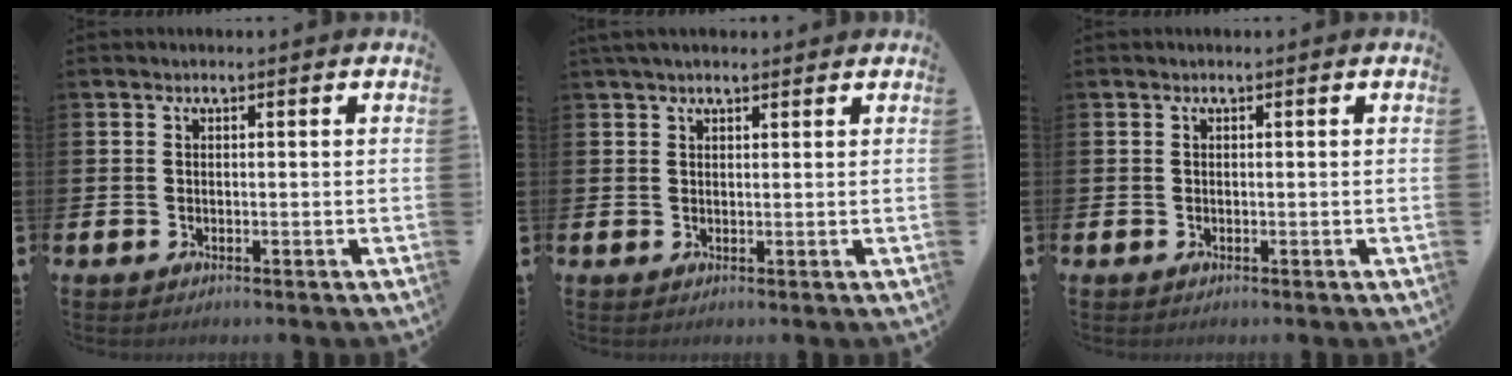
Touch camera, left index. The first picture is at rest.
{"total": 1.9, "force": [1.6, 0.5, 0.8], "torque": [-0.009, 0.002, 0.027]}
{"total": 0.0}